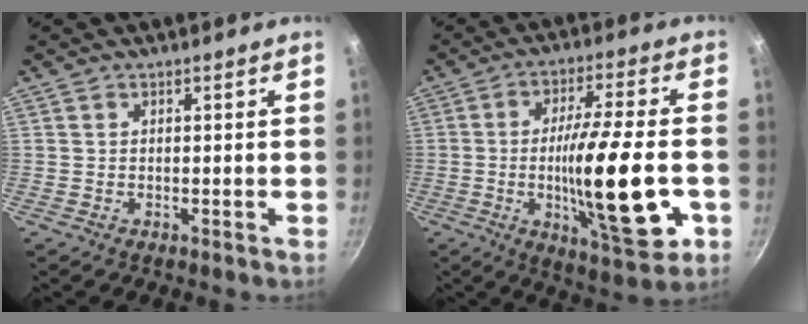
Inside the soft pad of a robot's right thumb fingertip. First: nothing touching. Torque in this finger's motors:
{"motor_torque": [2.62, 2.39, 2.12, -0.65, 0.55]}